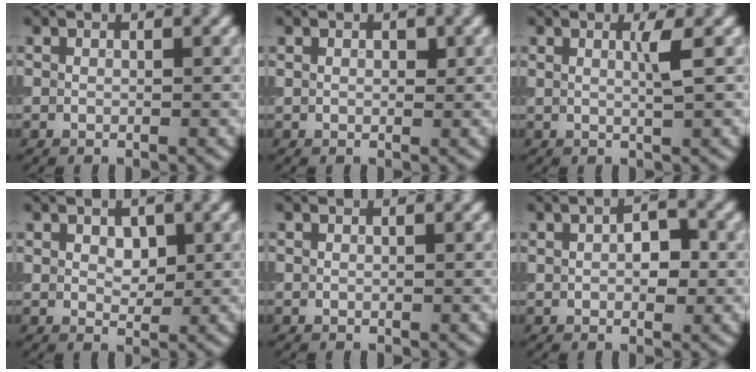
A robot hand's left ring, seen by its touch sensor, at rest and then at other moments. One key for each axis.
{"total": 0.9, "fx": 0.4, "fy": 0.5, "fz": 0.6, "tx": -0.010, "ty": 0.001, "tz": 0.006}
{"total": 1.6, "fx": 0.5, "fy": 0.3, "fz": 1.5, "tx": -0.024, "ty": -0.001, "tz": 0.004}
{"total": 1.7, "fx": 0.7, "fy": 1.1, "fz": 1.2, "tx": -0.017, "ty": -0.002, "tz": 0.014}
{"total": 0.0}
{"total": 2.8, "fx": 0.3, "fy": 1.5, "fz": 2.4, "tx": -0.039, "ty": 0.005, "tz": 0.004}